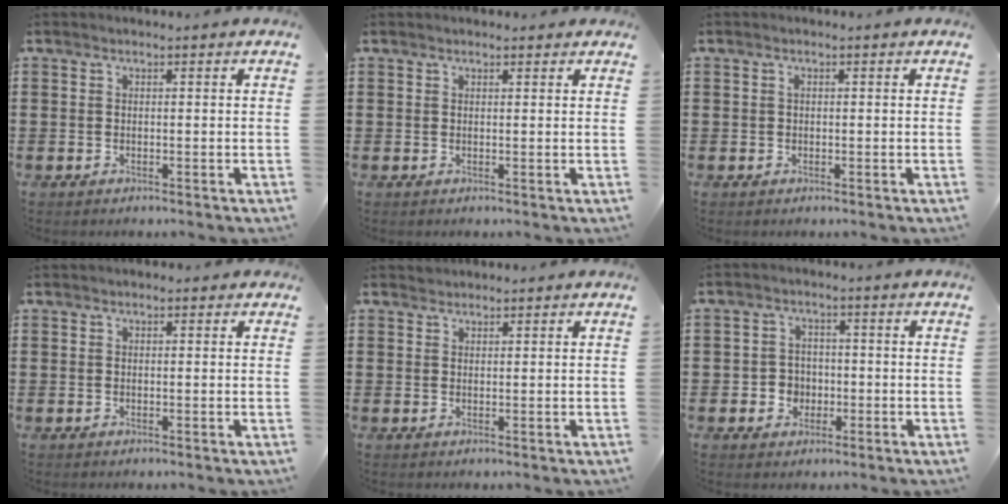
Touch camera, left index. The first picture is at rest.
{"total": 0.8, "force": [0.7, 0.3, 0.3], "torque": [-0.007, 0.002, 0.013]}
{"total": 0.6, "force": [0.1, 0.4, 0.4], "torque": [-0.011, 0.002, 0.001]}
{"total": 0.6, "force": [0.3, 0.4, 0.3], "torque": [-0.006, 0.005, 0.005]}
{"total": 1.0, "force": [1.0, 0.3, -0.1], "torque": [-0.001, 0.001, 0.021]}
{"total": 3.2, "force": [-1.0, 2.9, 1.0], "torque": [-0.029, 0.004, -0.023]}